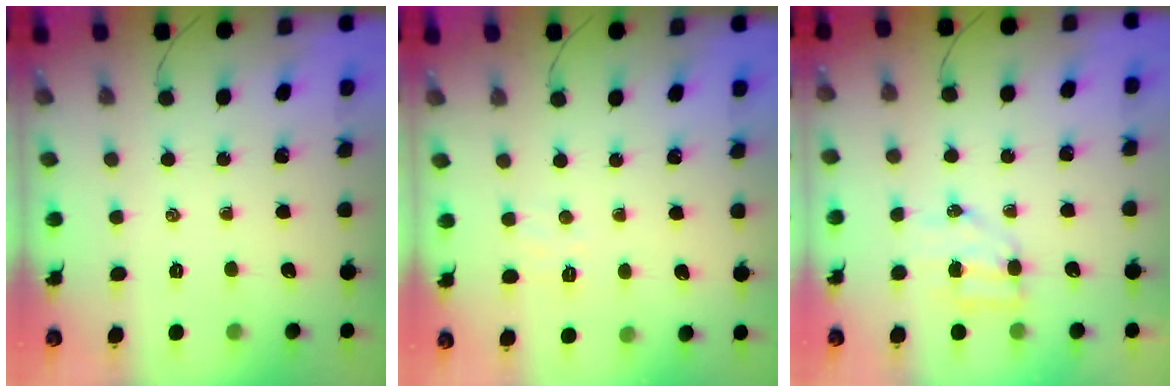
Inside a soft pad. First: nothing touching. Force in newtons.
{"total": 4.0, "press": 3.9, "slide": 0.9}
{"total": 5.6, "press": 5.6, "slide": 0.6}